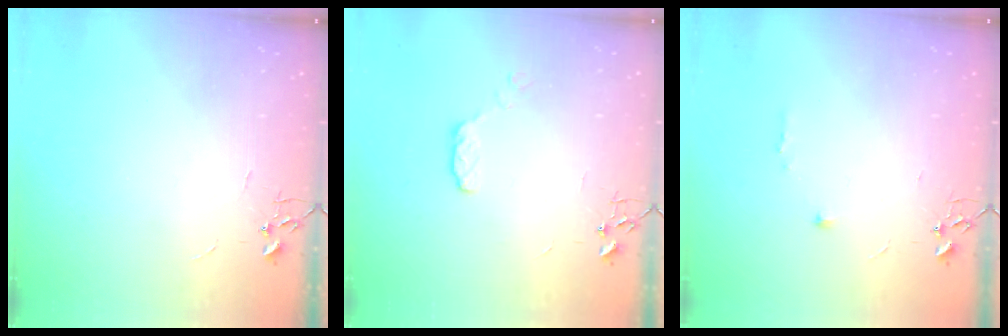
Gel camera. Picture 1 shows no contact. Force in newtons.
{"total": 5.3, "press": 5.3, "slide": 0.2}
{"total": 6.2, "press": 6.0, "slide": 1.6}